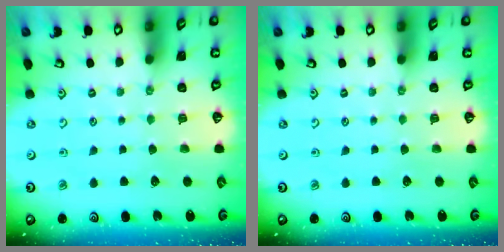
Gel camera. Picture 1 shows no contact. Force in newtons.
{"total": 0.0}